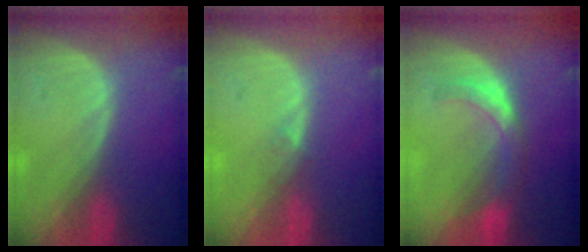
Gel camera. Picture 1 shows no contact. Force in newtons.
{"total": 1.2, "press": 0.9, "slide": 0.9}
{"total": 5.8, "press": 5.3, "slide": 2.4}